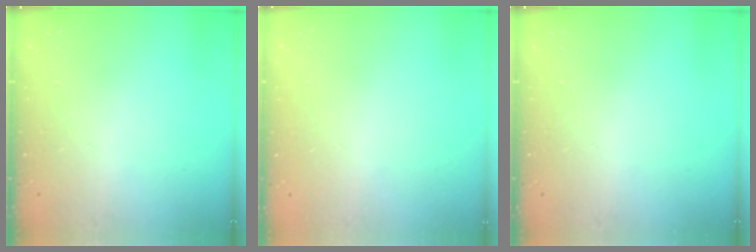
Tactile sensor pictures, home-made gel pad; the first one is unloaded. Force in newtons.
{"total": 0.6, "press": 0.6, "slide": 0.1}
{"total": 0.0}